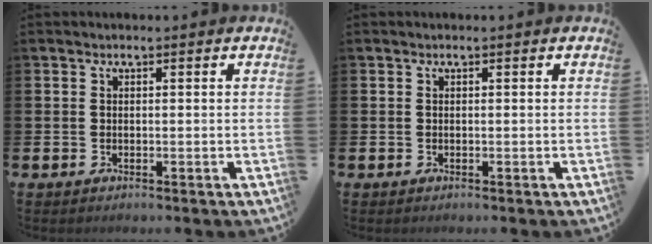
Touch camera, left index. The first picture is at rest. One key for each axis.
{"total": 0.0}